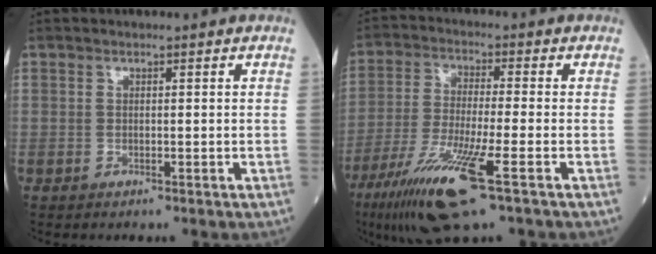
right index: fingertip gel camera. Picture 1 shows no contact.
{"total": 12.8, "force": [-6.5, 0.4, 11.0], "torque": [-0.227, -0.033, -0.115]}